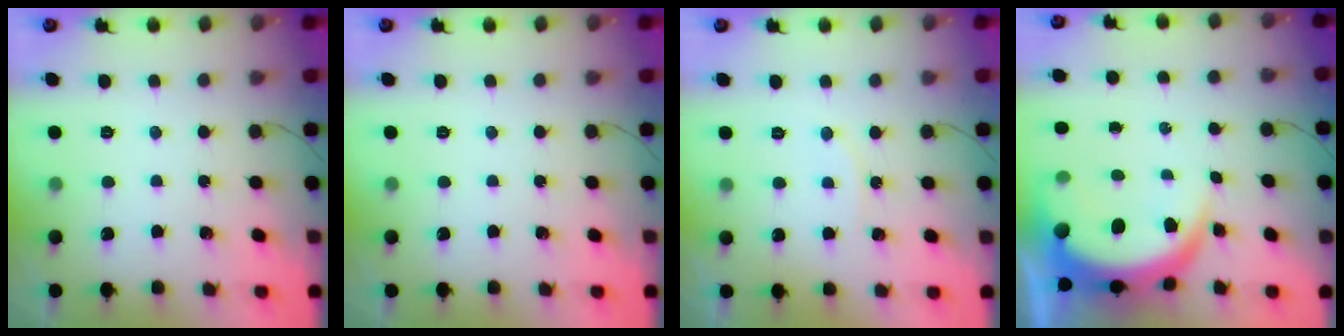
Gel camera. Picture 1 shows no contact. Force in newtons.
{"total": 0.0}
{"total": 3.4, "press": 3.4, "slide": 0.6}
{"total": 9.6, "press": 9.6, "slide": 1.1}